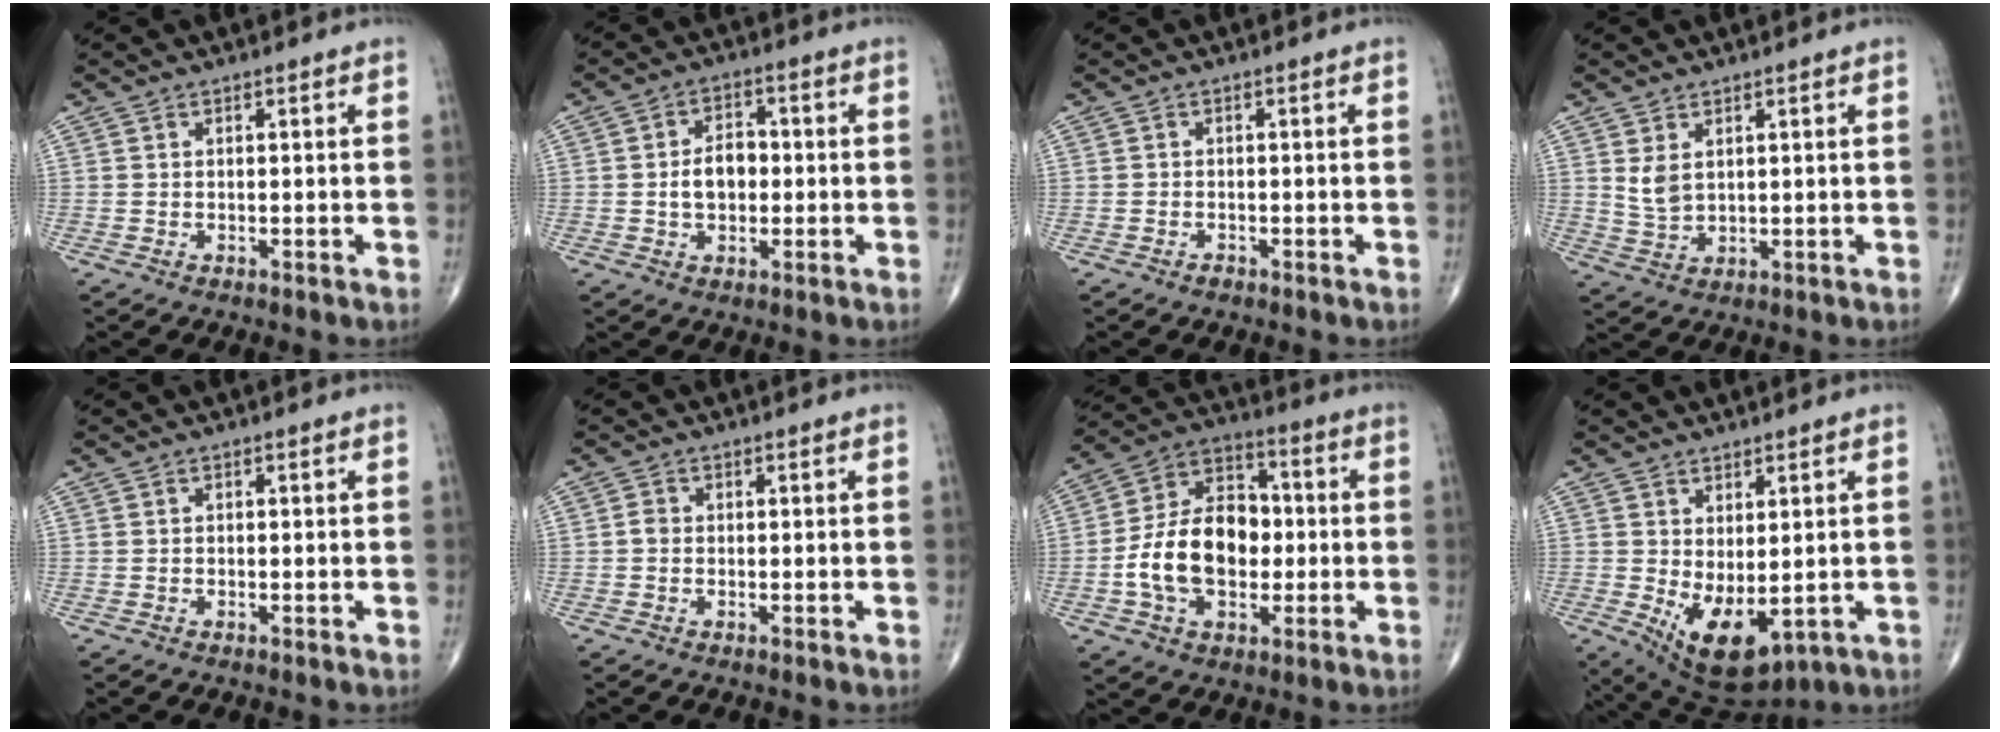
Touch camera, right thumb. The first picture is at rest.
{"total": 6.2, "force": [-0.4, 4.3, 4.5], "torque": [-0.059, 0.016, -0.011]}
{"total": 0.9, "force": [-0.7, 0.5, 0.2], "torque": [0.001, 0.003, -0.015]}
{"total": 3.8, "force": [1.5, 2.3, 2.7], "torque": [-0.049, -0.011, 0.040]}
{"total": 0.0}
{"total": 1.3, "force": [-0.2, 1.0, 0.7], "torque": [-0.008, 0.003, -0.006]}
{"total": 16.3, "force": [-2.0, 11.0, 11.9], "torque": [-0.185, 0.034, -0.036]}
{"total": 10.1, "force": [-1.4, 5.1, 8.6], "torque": [-0.129, -0.011, 0.004]}